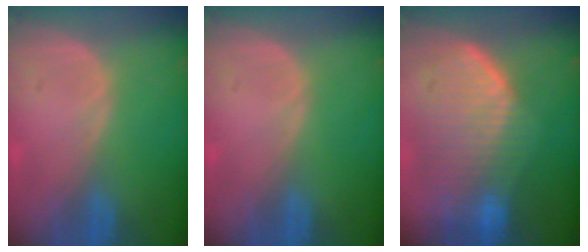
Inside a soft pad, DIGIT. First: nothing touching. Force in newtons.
{"total": 0.0}
{"total": 10.5, "press": 9.1, "slide": 5.2}